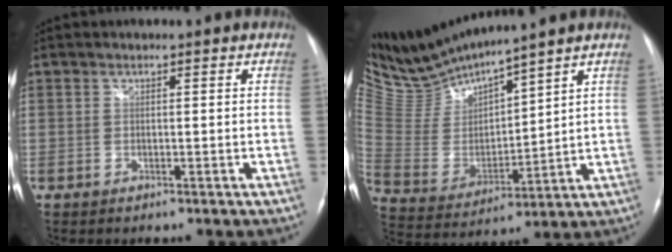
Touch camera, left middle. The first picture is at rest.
{"total": 11.4, "force": [11.1, -0.9, 2.2], "torque": [-0.071, -0.007, 0.244]}